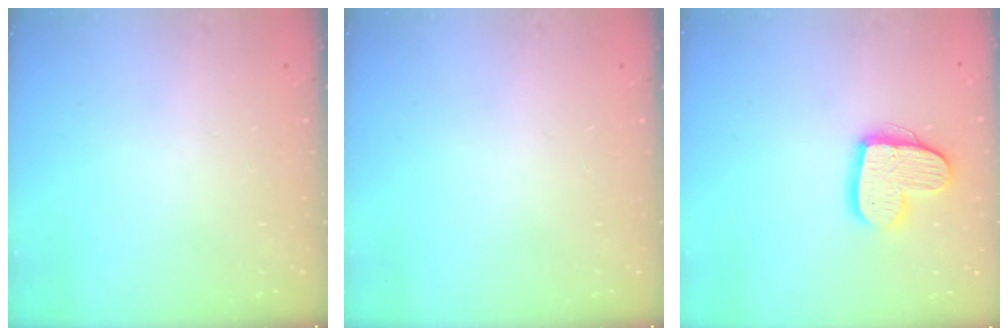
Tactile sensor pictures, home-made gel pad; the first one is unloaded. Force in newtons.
{"total": 0.0}
{"total": 14.1, "press": 14.0, "slide": 1.1}